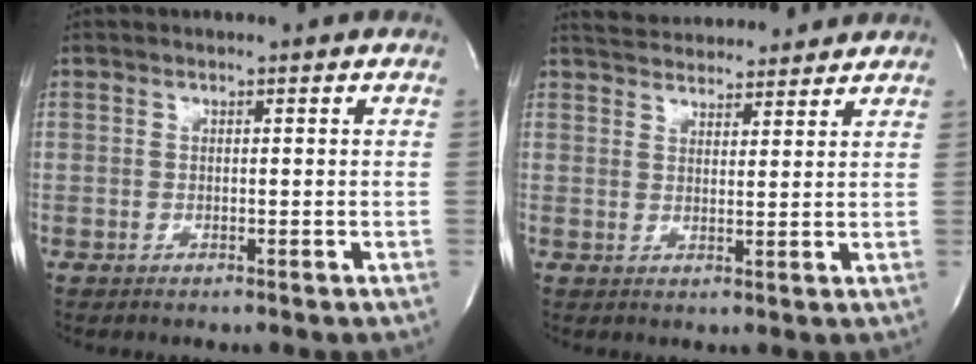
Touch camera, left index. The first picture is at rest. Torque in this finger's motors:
{"motor_torque": [-0.21, -0.06, 0.26, 0.06]}